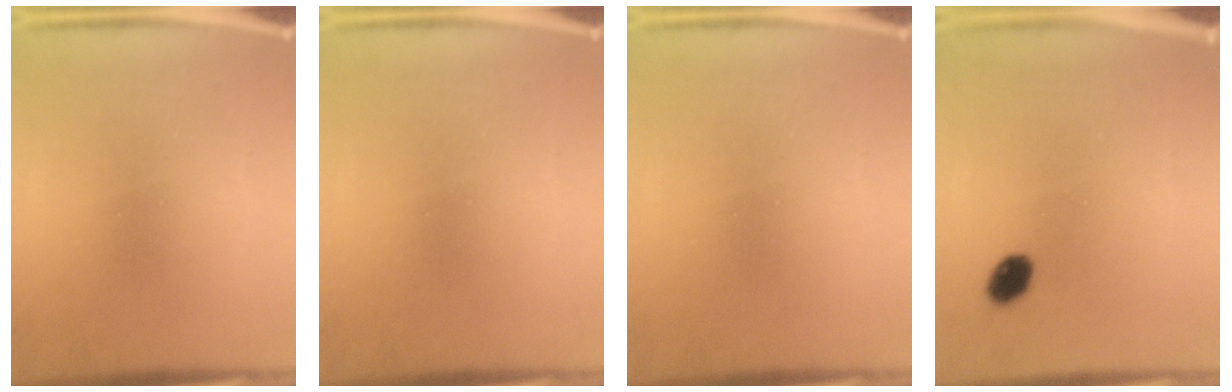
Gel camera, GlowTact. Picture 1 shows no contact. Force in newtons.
{"total": 0.0}
{"total": 0.0}
{"total": 3.5}